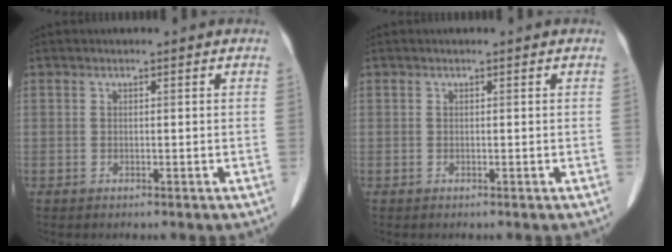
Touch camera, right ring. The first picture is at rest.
{"total": 0.0}